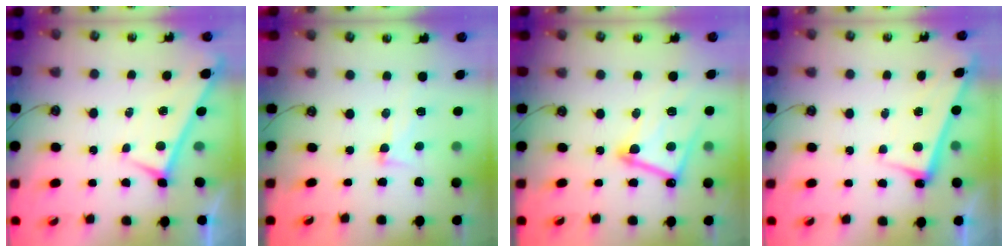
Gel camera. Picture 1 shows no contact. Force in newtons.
{"total": 8.3, "press": 8.2, "slide": 1.6}
{"total": 12.4, "press": 12.4, "slide": 0.4}
{"total": 2.6, "press": 2.5, "slide": 0.7}